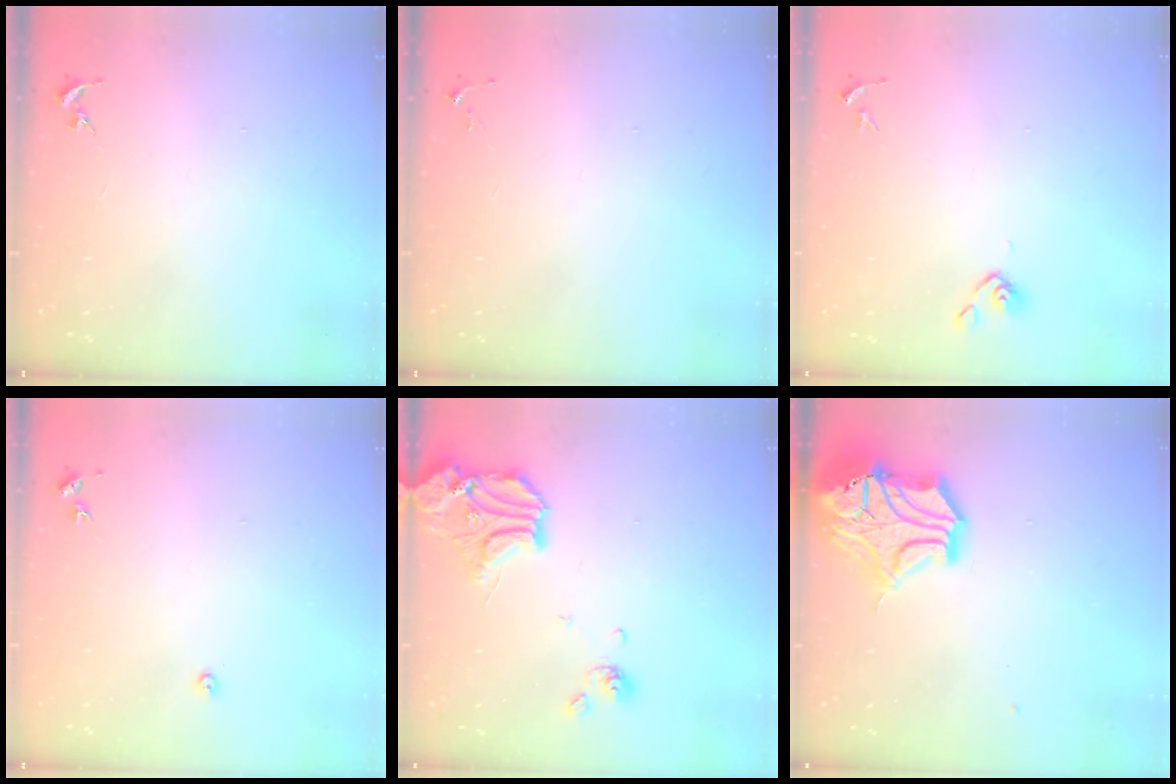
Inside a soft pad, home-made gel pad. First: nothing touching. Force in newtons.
{"total": 3.3, "press": 3.3, "slide": 0.5}
{"total": 4.3, "press": 4.1, "slide": 1.3}
{"total": 2.2, "press": 2.2, "slide": 0.3}
{"total": 16.0, "press": 15.8, "slide": 2.5}
{"total": 18.3, "press": 18.2, "slide": 2.4}